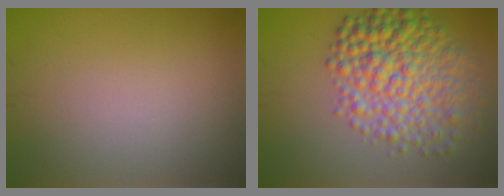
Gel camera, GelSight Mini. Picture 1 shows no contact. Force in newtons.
{"total": 7.5, "press": 7.5, "slide": 0.1}